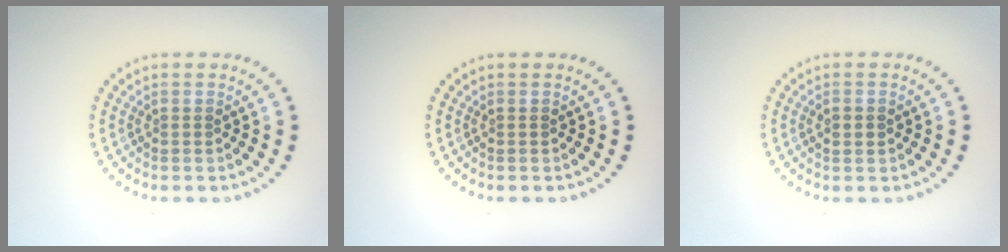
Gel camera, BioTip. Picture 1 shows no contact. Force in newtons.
{"total": 0.0}
{"total": 1.6, "press": 1.6, "slide": 0.2}